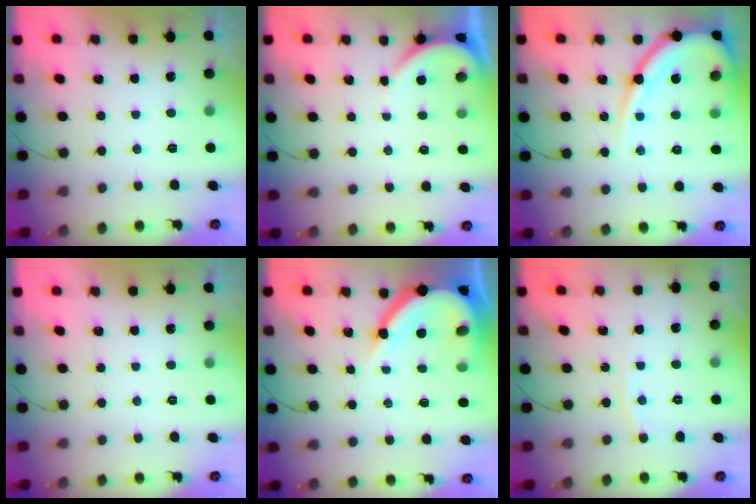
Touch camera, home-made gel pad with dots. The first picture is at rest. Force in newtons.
{"total": 2.6, "press": 2.6, "slide": 0.2}
{"total": 13.4, "press": 13.3, "slide": 1.5}
{"total": 0.0}
{"total": 13.0, "press": 12.9, "slide": 1.4}
{"total": 3.4, "press": 3.4, "slide": 0.0}